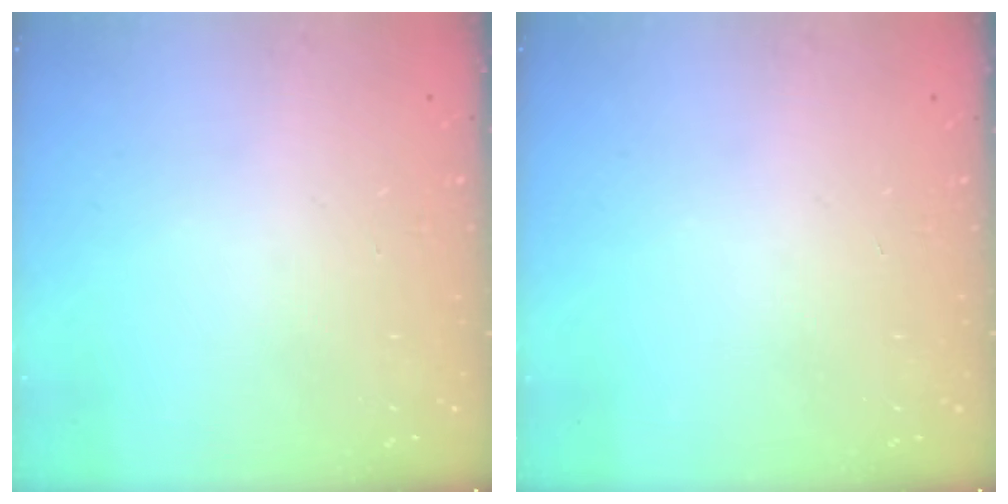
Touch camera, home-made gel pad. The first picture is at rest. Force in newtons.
{"total": 0.0}